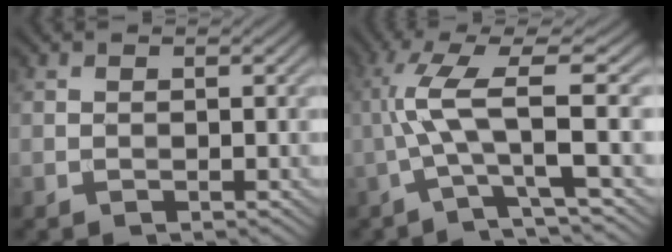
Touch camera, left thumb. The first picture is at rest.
{"total": 8.5, "force": [-0.9, 1.3, 8.3], "torque": [-0.160, 0.022, -0.029]}